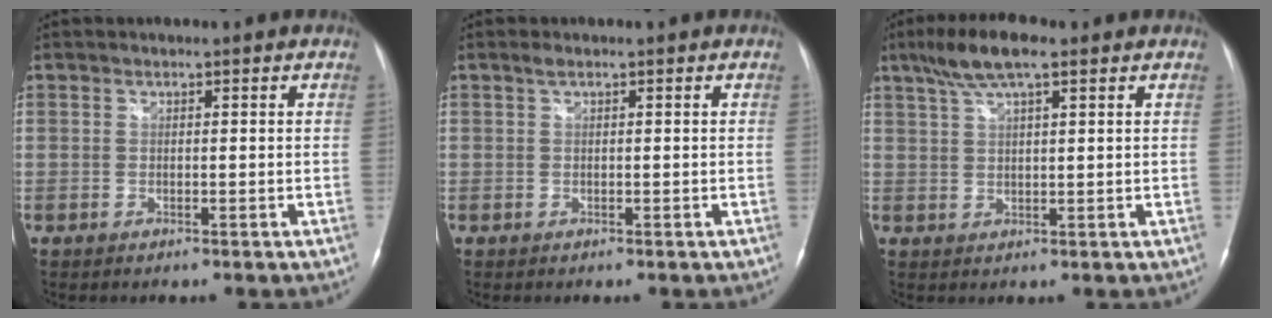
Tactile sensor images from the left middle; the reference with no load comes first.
{"total": 0.8, "force": [0.5, 0.1, 0.6], "torque": [-0.015, 0.008, 0.008]}
{"total": 7.4, "force": [4.8, 1.3, 5.5], "torque": [-0.113, 0.022, 0.086]}